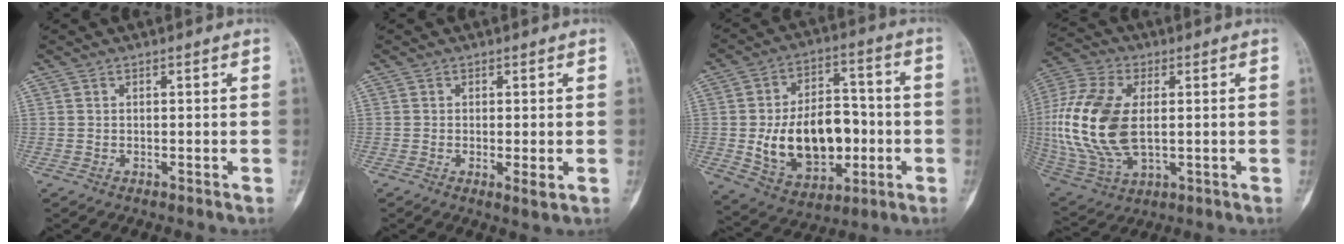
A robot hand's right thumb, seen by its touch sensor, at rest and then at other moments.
{"total": 2.2, "force": [-0.4, 0.5, 2.1], "torque": [-0.037, -0.008, -0.008]}
{"total": 18.9, "force": [-2.5, 12.4, 14.0], "torque": [-0.190, 0.023, -0.022]}
{"total": 19.8, "force": [0.8, 11.2, 16.3], "torque": [-0.366, -0.007, 0.023]}